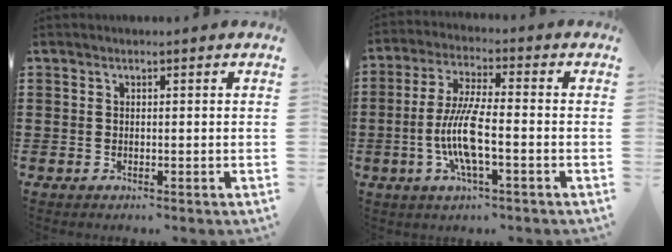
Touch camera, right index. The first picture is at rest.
{"total": 8.8, "force": [-2.3, 1.9, 8.3], "torque": [-0.186, -0.013, -0.054]}